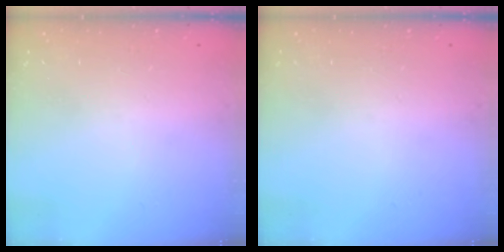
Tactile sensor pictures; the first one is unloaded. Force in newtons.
{"total": 0.0}